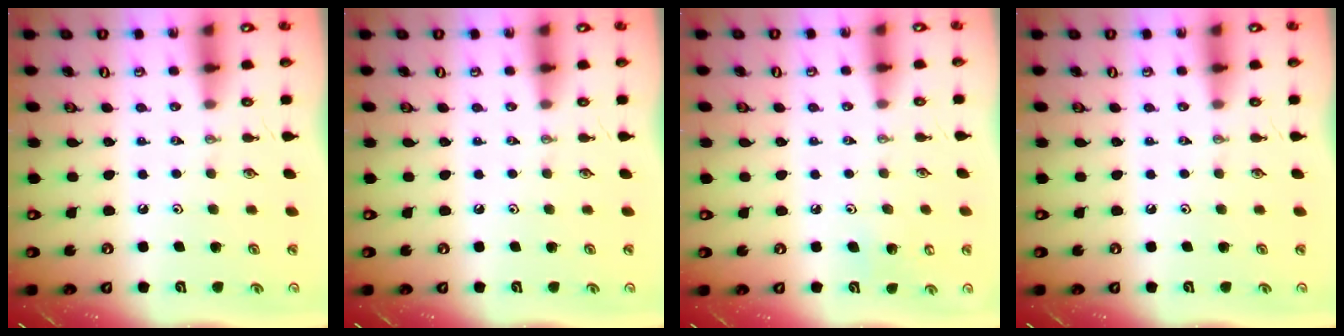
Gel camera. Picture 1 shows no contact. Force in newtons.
{"total": 0.0}
{"total": 4.7, "press": 4.6, "slide": 1.3}
{"total": 0.0}